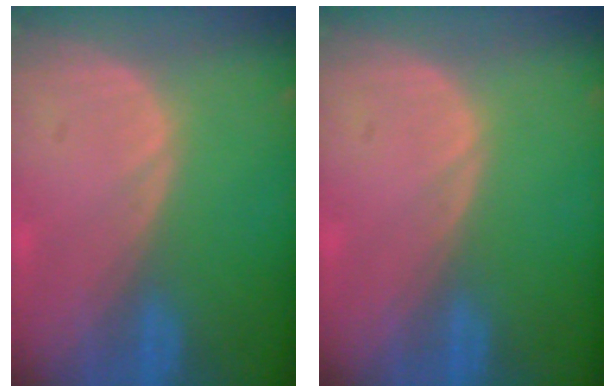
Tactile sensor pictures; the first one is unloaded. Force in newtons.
{"total": 0.0}